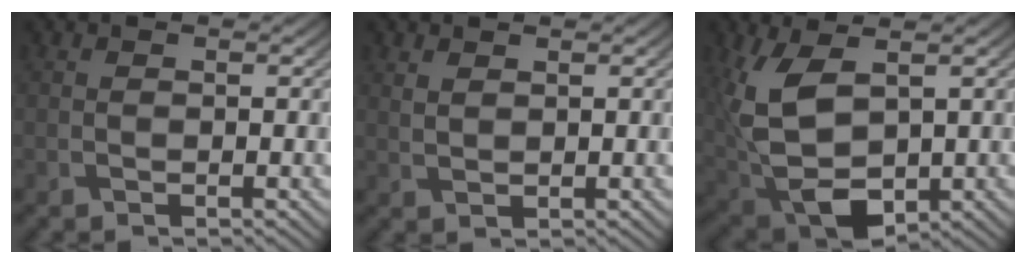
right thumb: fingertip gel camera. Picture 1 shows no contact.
{"total": 1.4, "force": [1.1, 0.6, 0.7], "torque": [-0.023, -0.003, 0.027]}
{"total": 11.3, "force": [1.7, 6.4, 9.2], "torque": [-0.240, -0.015, 0.045]}